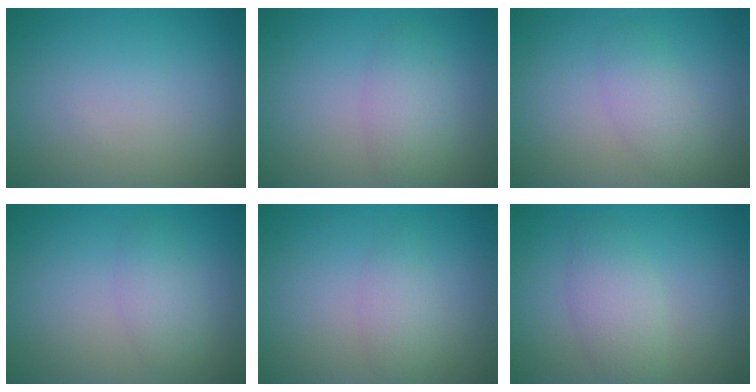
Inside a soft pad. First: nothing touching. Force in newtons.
{"total": 2.7, "press": 2.7, "slide": 0.2}
{"total": 2.2, "press": 2.2, "slide": 0.1}
{"total": 2.0, "press": 2.0, "slide": 0.1}
{"total": 1.9, "press": 1.9, "slide": 0.1}
{"total": 2.9, "press": 2.9, "slide": 0.1}